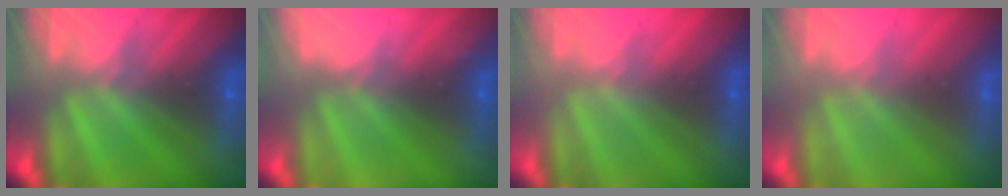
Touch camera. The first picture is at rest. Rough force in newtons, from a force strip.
{"total": 2.2}
{"total": 3.1}
{"total": 2.5}